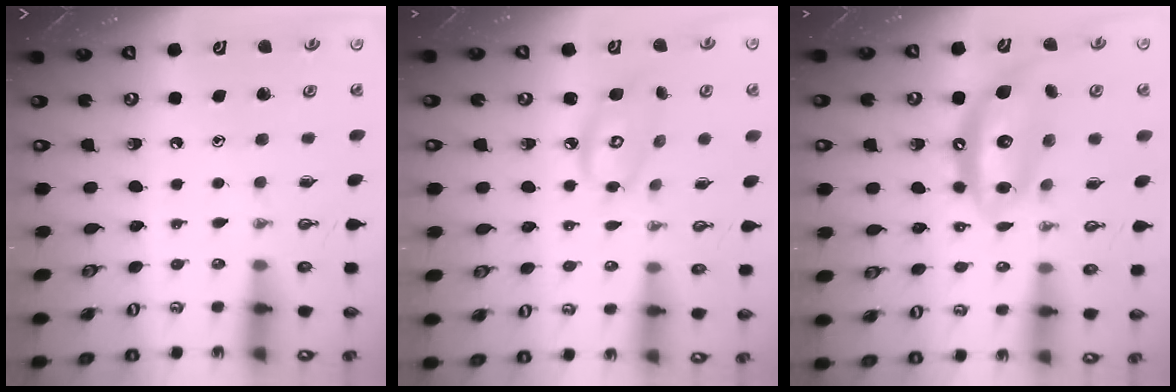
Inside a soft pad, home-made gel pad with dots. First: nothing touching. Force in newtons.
{"total": 8.5, "press": 8.5, "slide": 0.5}
{"total": 12.7, "press": 12.7, "slide": 1.1}